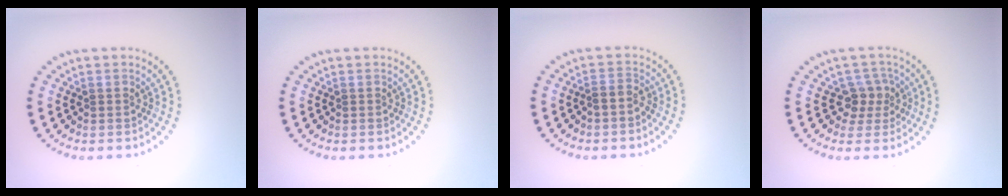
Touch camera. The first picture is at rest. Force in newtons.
{"total": 0.0}
{"total": 1.0, "press": 0.7, "slide": 0.6}
{"total": 2.5, "press": 1.9, "slide": 1.6}